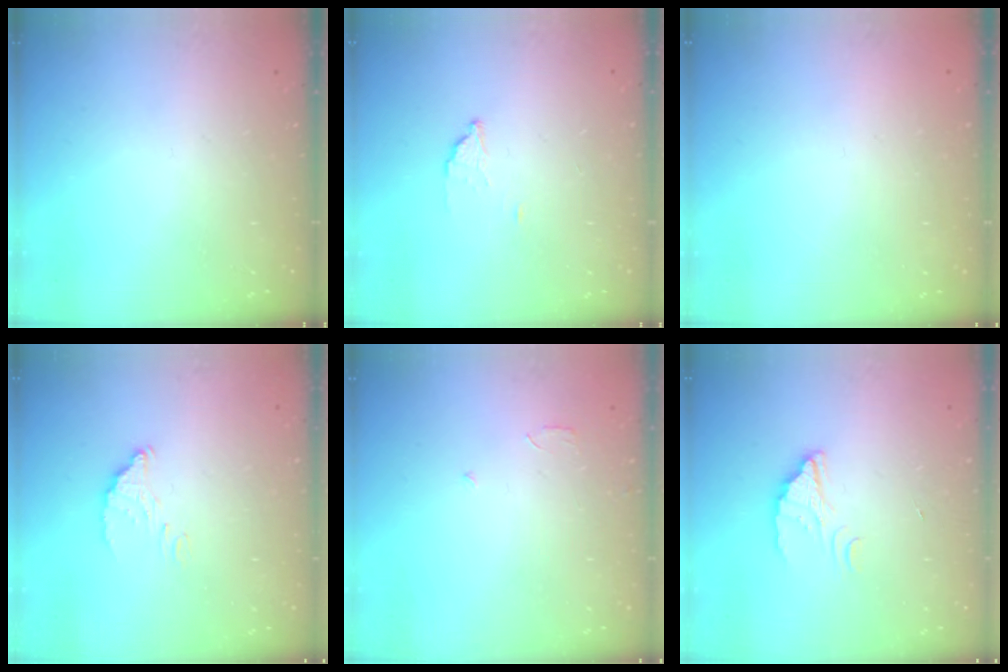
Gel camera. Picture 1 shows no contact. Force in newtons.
{"total": 1.8, "press": 1.8, "slide": 0.1}
{"total": 2.2, "press": 2.2, "slide": 0.1}
{"total": 4.3, "press": 4.3, "slide": 0.1}
{"total": 2.6, "press": 2.6, "slide": 0.2}
{"total": 1.6, "press": 1.6, "slide": 0.0}